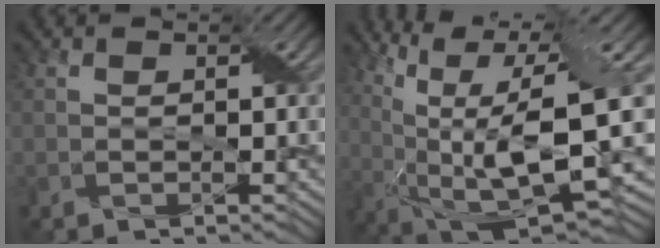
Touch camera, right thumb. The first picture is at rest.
{"total": 15.4, "force": [2.9, 5.2, 14.2], "torque": [-0.272, -0.001, 0.067]}